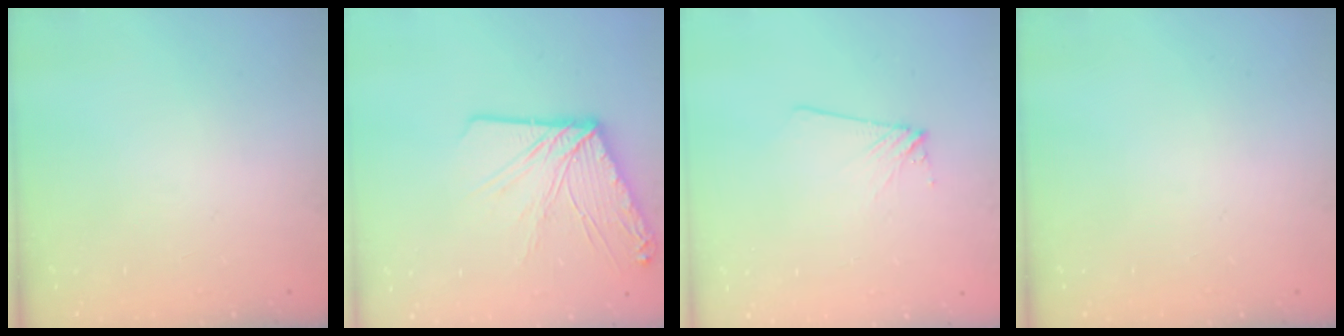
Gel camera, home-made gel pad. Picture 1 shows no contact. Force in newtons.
{"total": 12.8, "press": 12.7, "slide": 1.4}
{"total": 4.3, "press": 4.2, "slide": 0.6}
{"total": 0.0}